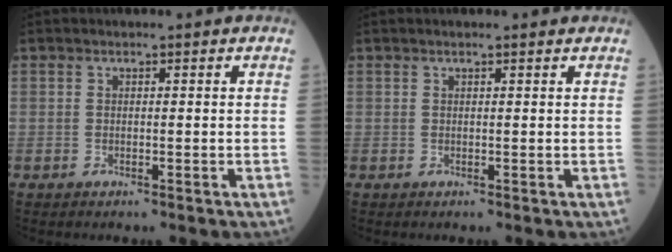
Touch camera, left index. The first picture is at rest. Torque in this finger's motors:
{"motor_torque": [0.31, -0.37, 0.07, -0.01]}